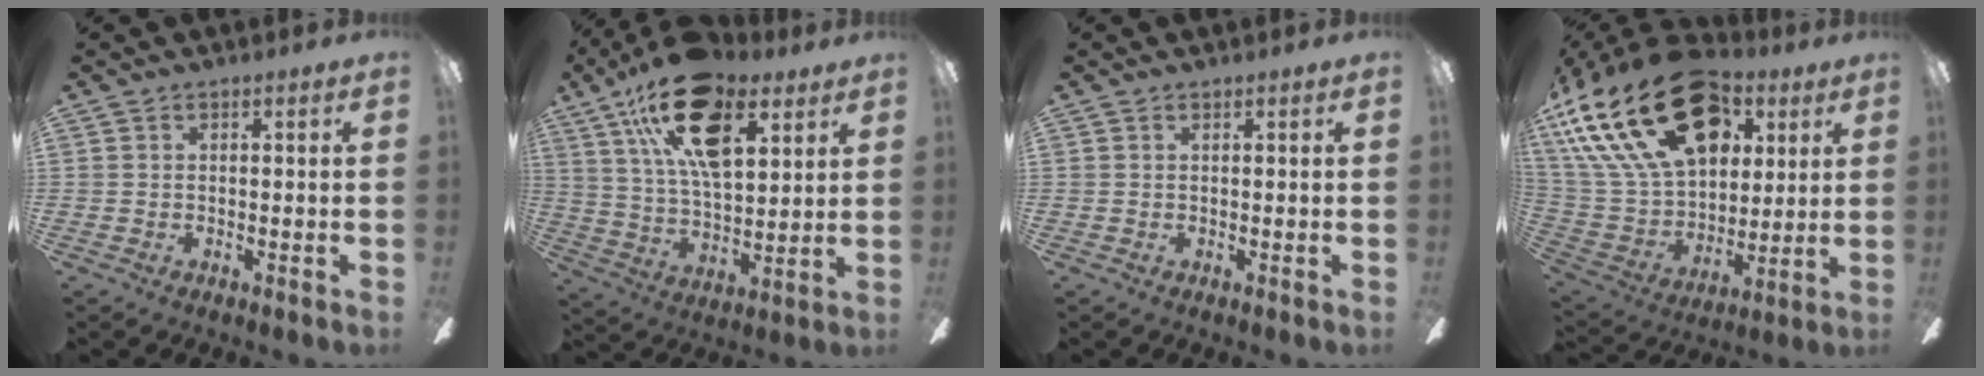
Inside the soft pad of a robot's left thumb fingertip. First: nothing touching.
{"total": 21.7, "force": [11.4, 11.0, 14.9], "torque": [-0.264, -0.033, 0.199]}
{"total": 0.0}
{"total": 31.2, "force": [14.4, 19.2, 20.0], "torque": [-0.393, -0.064, 0.269]}